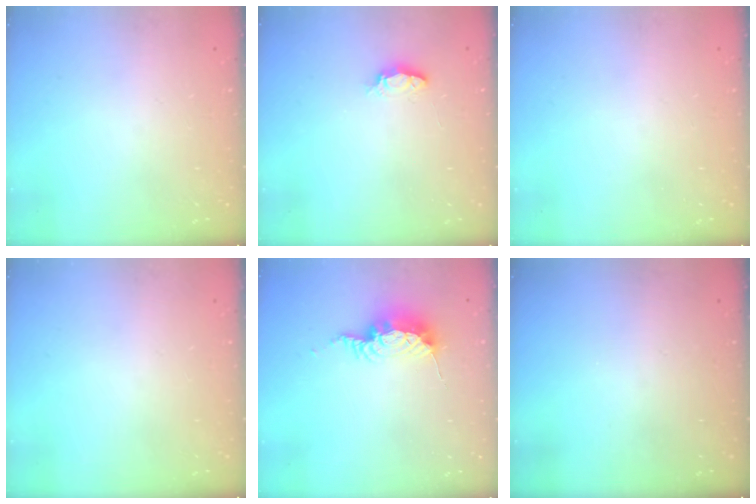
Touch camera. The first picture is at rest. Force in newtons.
{"total": 3.4, "press": 3.4, "slide": 0.5}
{"total": 0.0}
{"total": 0.0}
{"total": 9.8, "press": 9.8, "slide": 1.0}
{"total": 0.0}